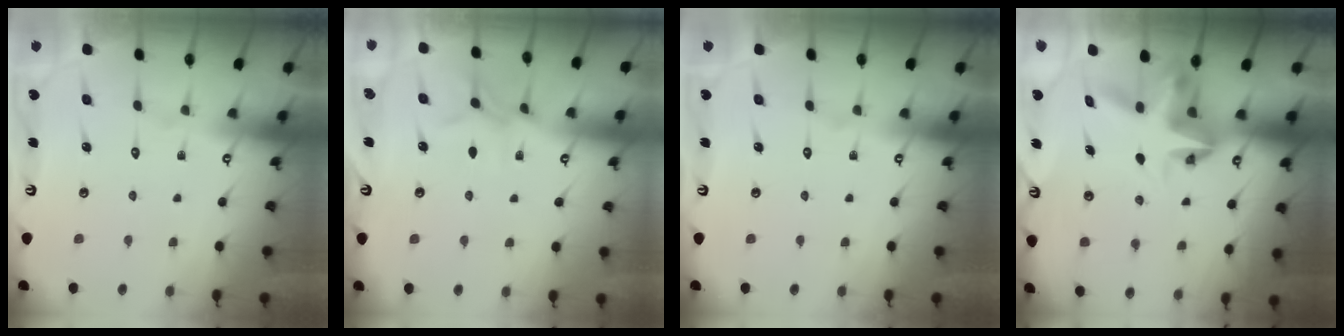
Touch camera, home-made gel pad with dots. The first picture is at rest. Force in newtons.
{"total": 4.5, "press": 4.5, "slide": 0.6}
{"total": 0.0}
{"total": 6.3, "press": 6.2, "slide": 0.6}